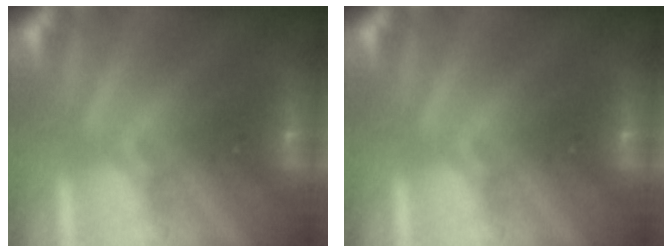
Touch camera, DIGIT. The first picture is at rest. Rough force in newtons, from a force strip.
{"total": 0.0}